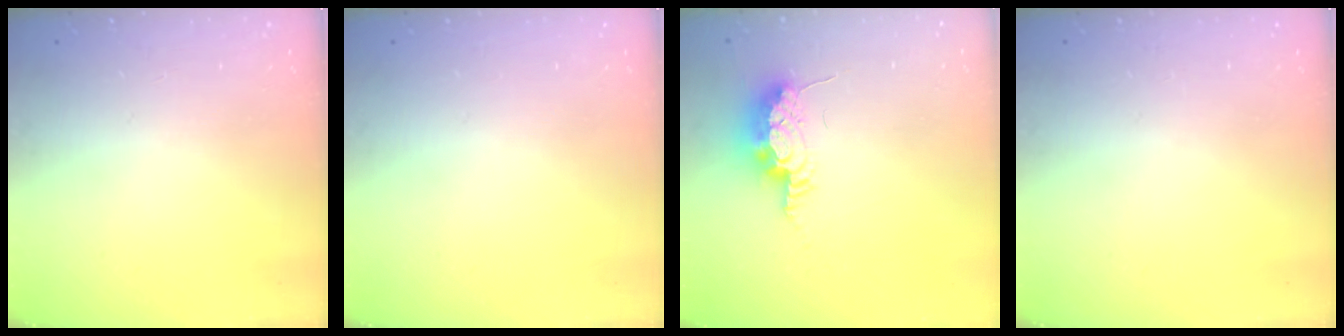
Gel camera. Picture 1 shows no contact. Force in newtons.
{"total": 0.0}
{"total": 11.1, "press": 9.8, "slide": 5.3}
{"total": 0.0}